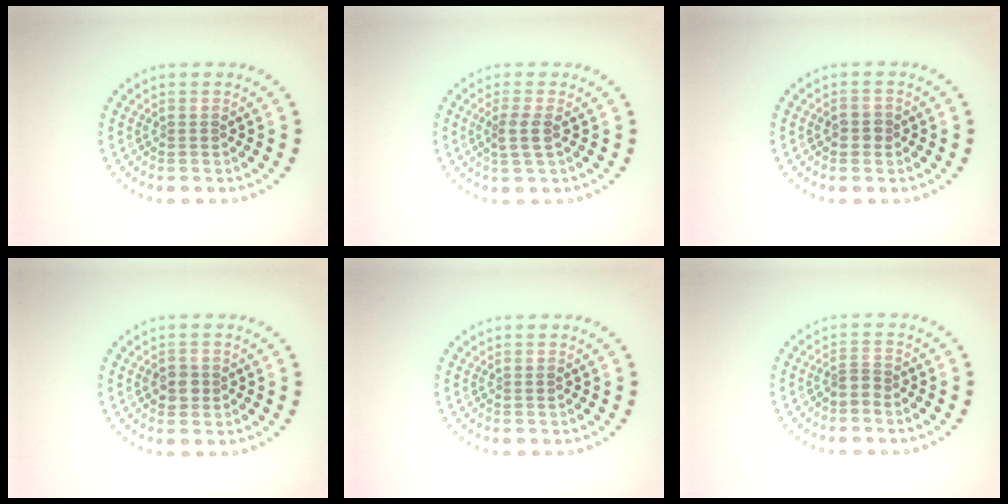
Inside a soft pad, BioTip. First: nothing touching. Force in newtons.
{"total": 1.8, "press": 1.5, "slide": 0.9}
{"total": 1.4, "press": 1.4, "slide": 0.2}
{"total": 1.8, "press": 1.7, "slide": 0.6}
{"total": 0.0}
{"total": 1.1, "press": 0.7, "slide": 0.9}